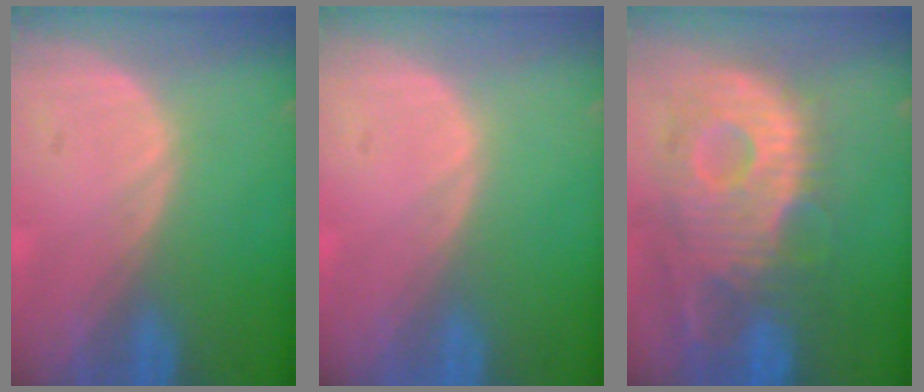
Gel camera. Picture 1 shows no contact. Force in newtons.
{"total": 0.0}
{"total": 12.5, "press": 10.9, "slide": 6.0}